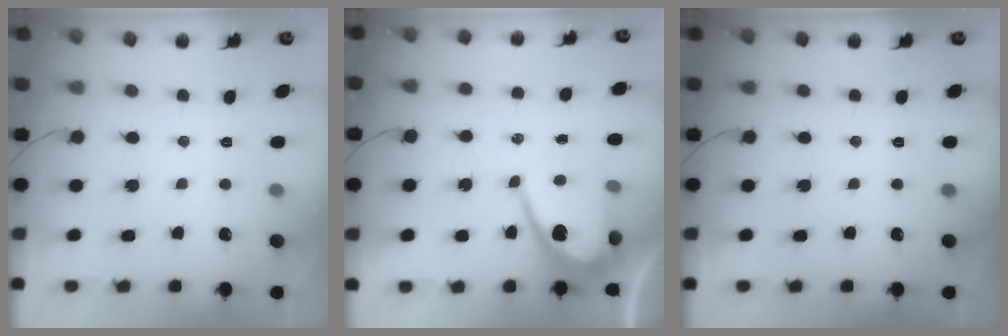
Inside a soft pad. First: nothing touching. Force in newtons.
{"total": 10.3, "press": 10.3, "slide": 0.8}
{"total": 0.0}